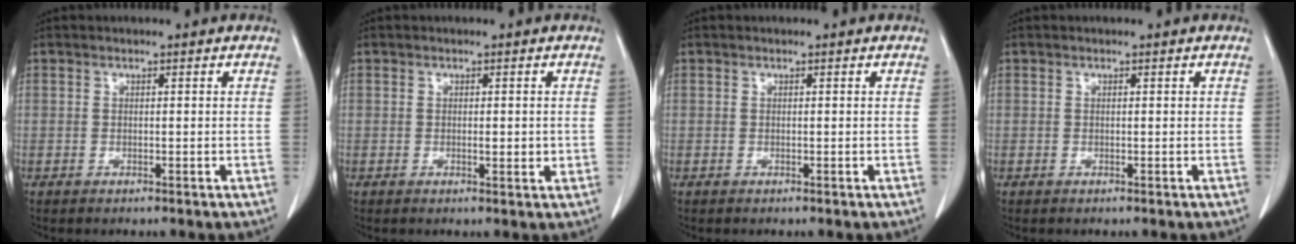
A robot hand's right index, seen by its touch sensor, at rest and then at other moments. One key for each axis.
{"total": 3.0, "fx": -0.2, "fy": 0.9, "fz": 2.9, "tx": -0.041, "ty": -0.003, "tz": -0.002}
{"total": 0.0}
{"total": 0.0}